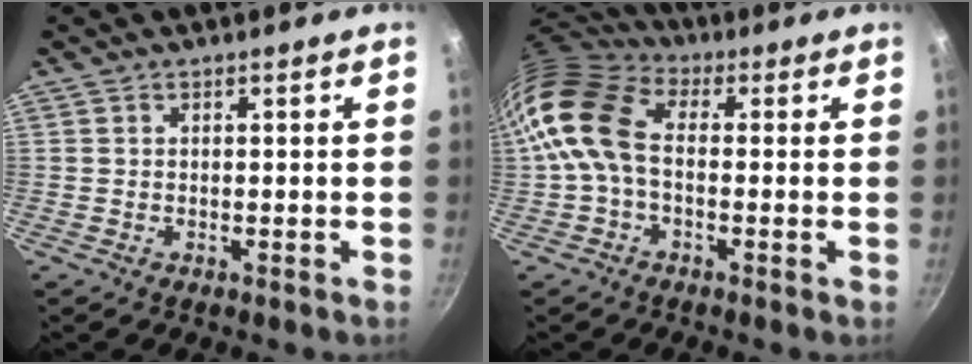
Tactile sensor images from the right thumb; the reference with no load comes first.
{"total": 12.5, "force": [-0.5, 8.3, 9.3], "torque": [-0.168, 0.033, -0.028]}